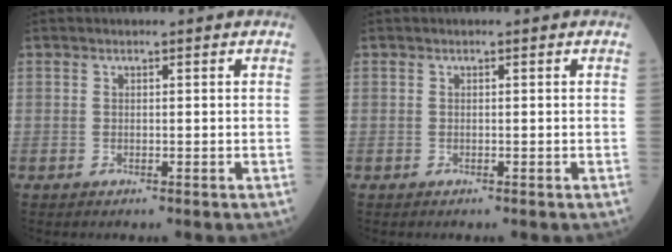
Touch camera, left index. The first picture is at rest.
{"total": 0.0}